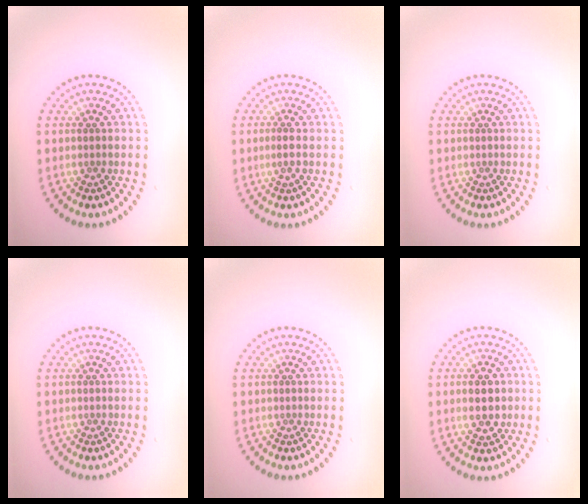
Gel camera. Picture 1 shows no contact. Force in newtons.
{"total": 0.9, "press": 0.7, "slide": 0.5}
{"total": 0.0}
{"total": 0.0}
{"total": 0.0}
{"total": 3.2, "press": 3.2, "slide": 0.3}